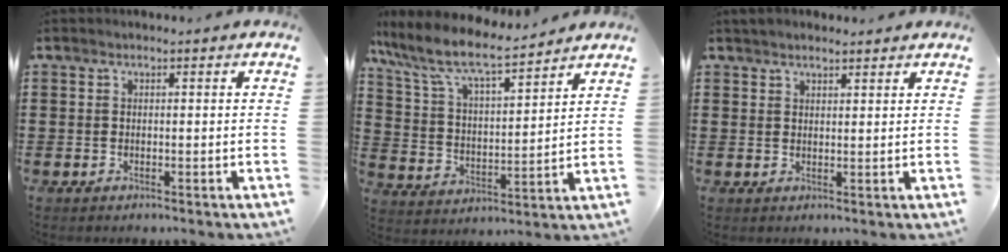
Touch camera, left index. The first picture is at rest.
{"total": 8.5, "force": [7.1, 1.7, 4.3], "torque": [-0.113, -0.036, 0.120]}
{"total": 2.0, "force": [1.9, 0.6, 0.6], "torque": [-0.014, 0.006, 0.036]}